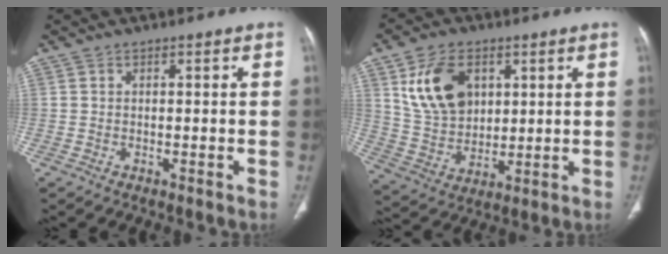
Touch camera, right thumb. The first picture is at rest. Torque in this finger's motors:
{"motor_torque": [0.71, 0.91, 0.61, -0.15, 0.29]}